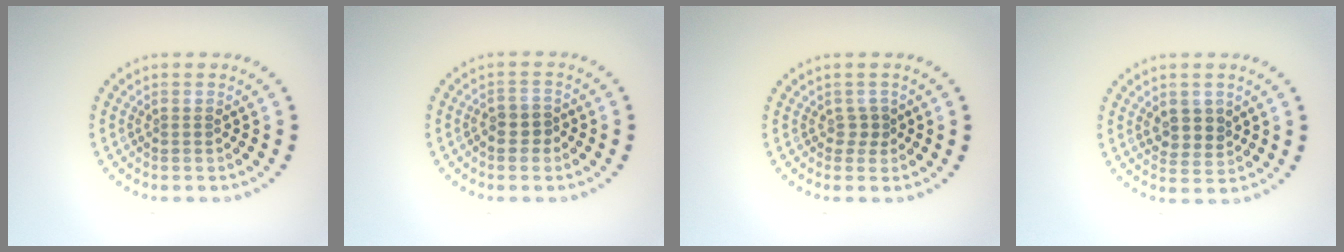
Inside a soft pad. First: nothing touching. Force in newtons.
{"total": 2.0, "press": 1.9, "slide": 0.7}
{"total": 1.0, "press": 0.8, "slide": 0.7}
{"total": 2.6, "press": 2.4, "slide": 0.8}